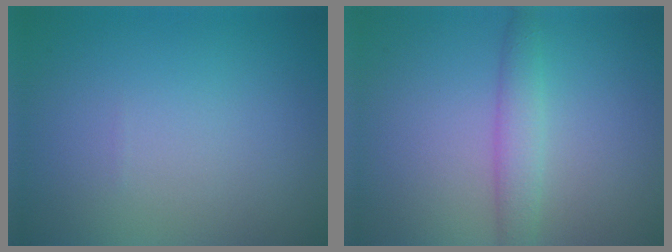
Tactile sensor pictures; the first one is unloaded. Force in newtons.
{"total": 2.4, "press": 2.4, "slide": 0.1}